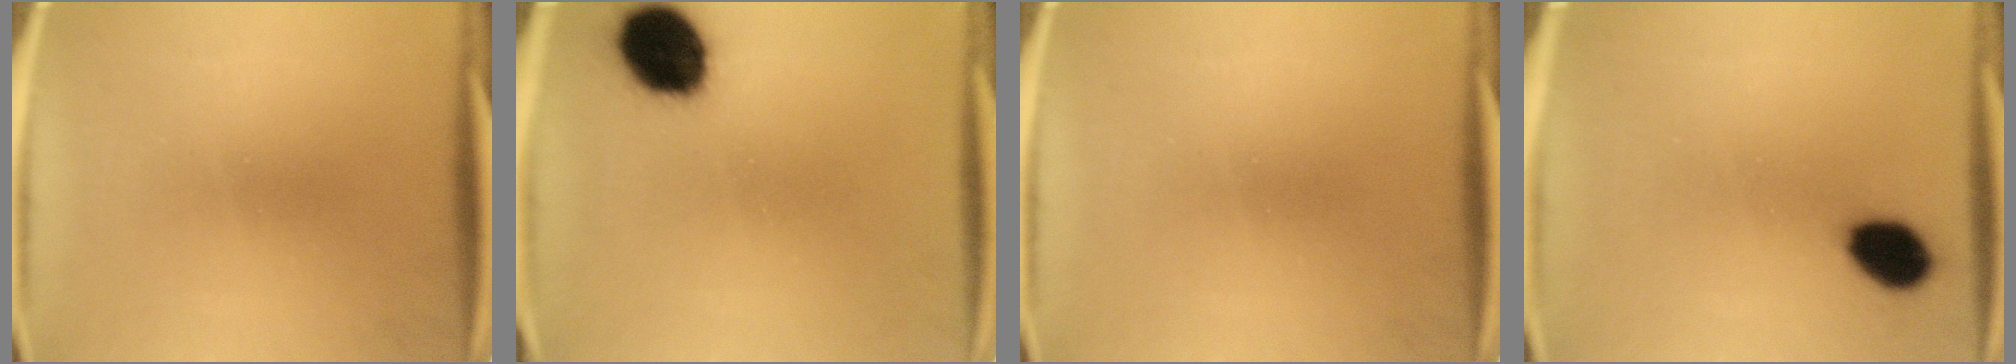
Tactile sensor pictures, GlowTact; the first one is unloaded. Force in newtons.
{"total": 14.5}
{"total": 0.0}
{"total": 8.0}